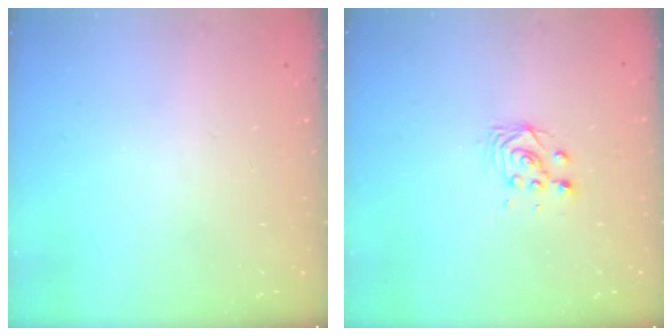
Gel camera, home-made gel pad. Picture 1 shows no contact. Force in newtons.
{"total": 2.8, "press": 2.5, "slide": 1.3}